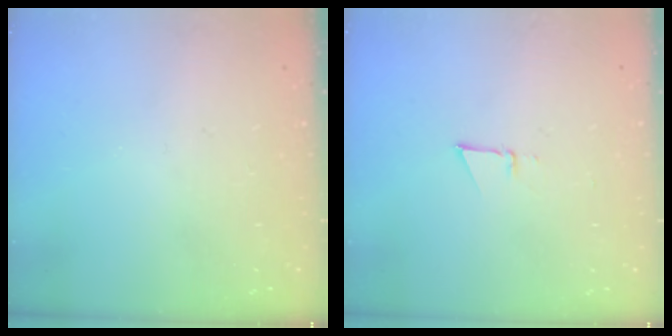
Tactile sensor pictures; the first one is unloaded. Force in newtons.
{"total": 3.0, "press": 2.9, "slide": 0.8}